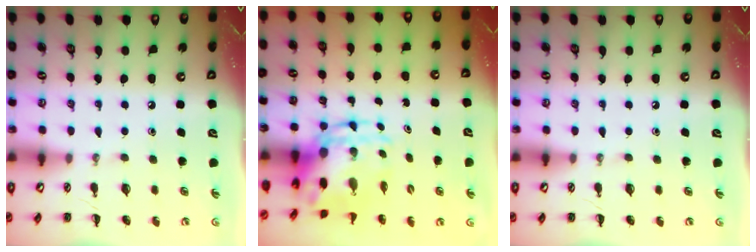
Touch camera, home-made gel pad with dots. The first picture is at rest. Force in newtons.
{"total": 6.5, "press": 6.4, "slide": 1.3}
{"total": 0.0}